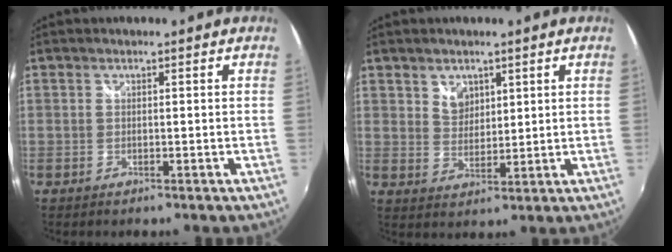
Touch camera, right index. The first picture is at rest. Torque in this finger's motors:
{"motor_torque": [0.31, 0.24, 0.28, 0.03]}